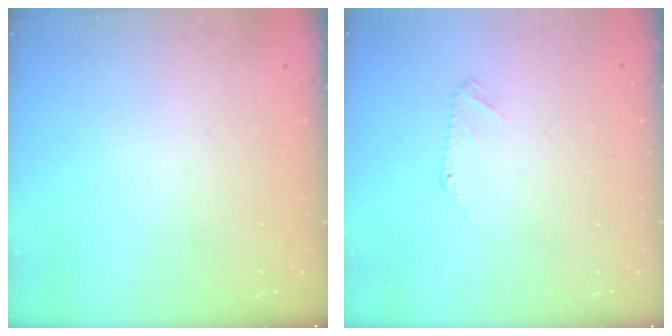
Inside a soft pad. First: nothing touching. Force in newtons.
{"total": 2.4, "press": 2.4, "slide": 0.5}